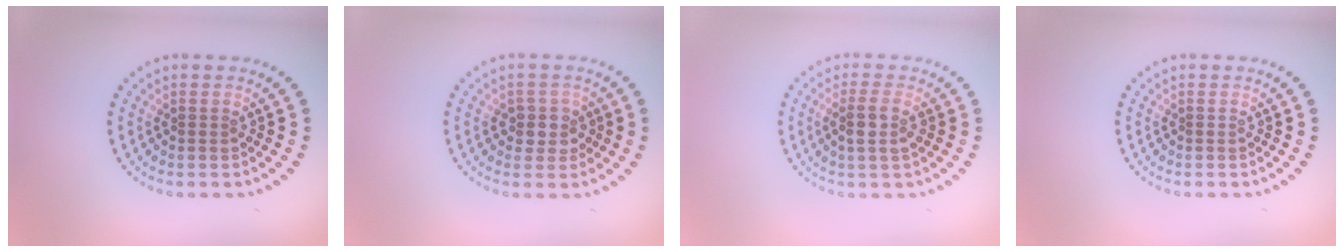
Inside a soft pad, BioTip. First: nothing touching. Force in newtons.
{"total": 2.1, "press": 1.9, "slide": 1.0}
{"total": 2.3, "press": 1.9, "slide": 1.2}
{"total": 0.0}